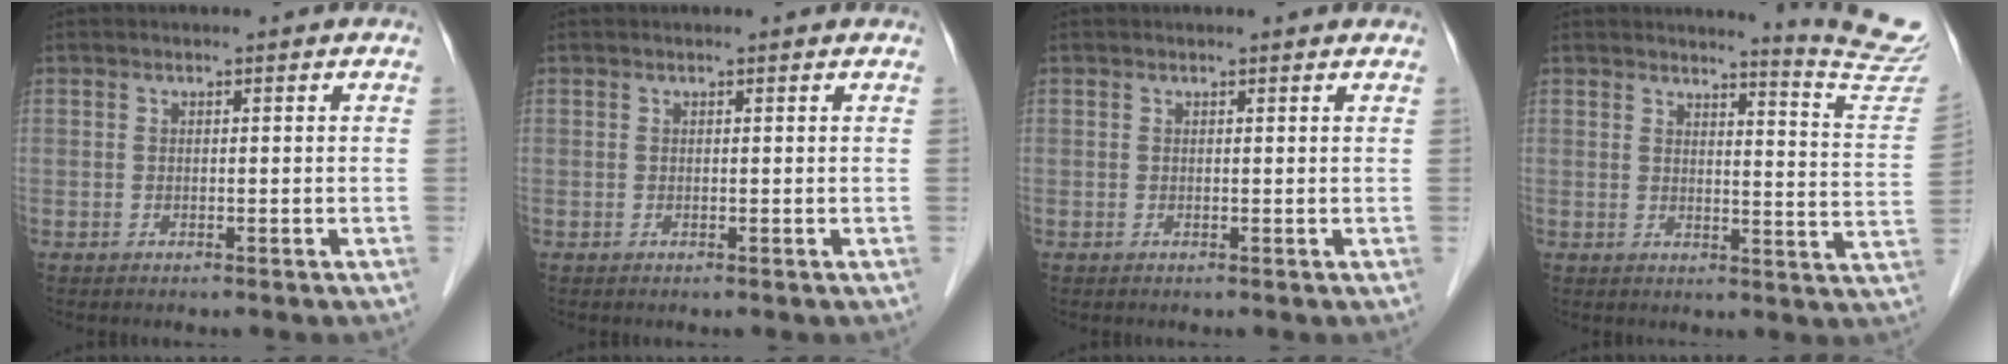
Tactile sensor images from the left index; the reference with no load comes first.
{"total": 0.8, "force": [0.8, 0.1, 0.2], "torque": [-0.010, 0.008, 0.008]}
{"total": 1.6, "force": [1.5, 0.1, 0.2], "torque": [-0.013, 0.005, 0.012]}
{"total": 11.2, "force": [10.9, -2.2, 0.7], "torque": [-0.019, -0.111, 0.115]}